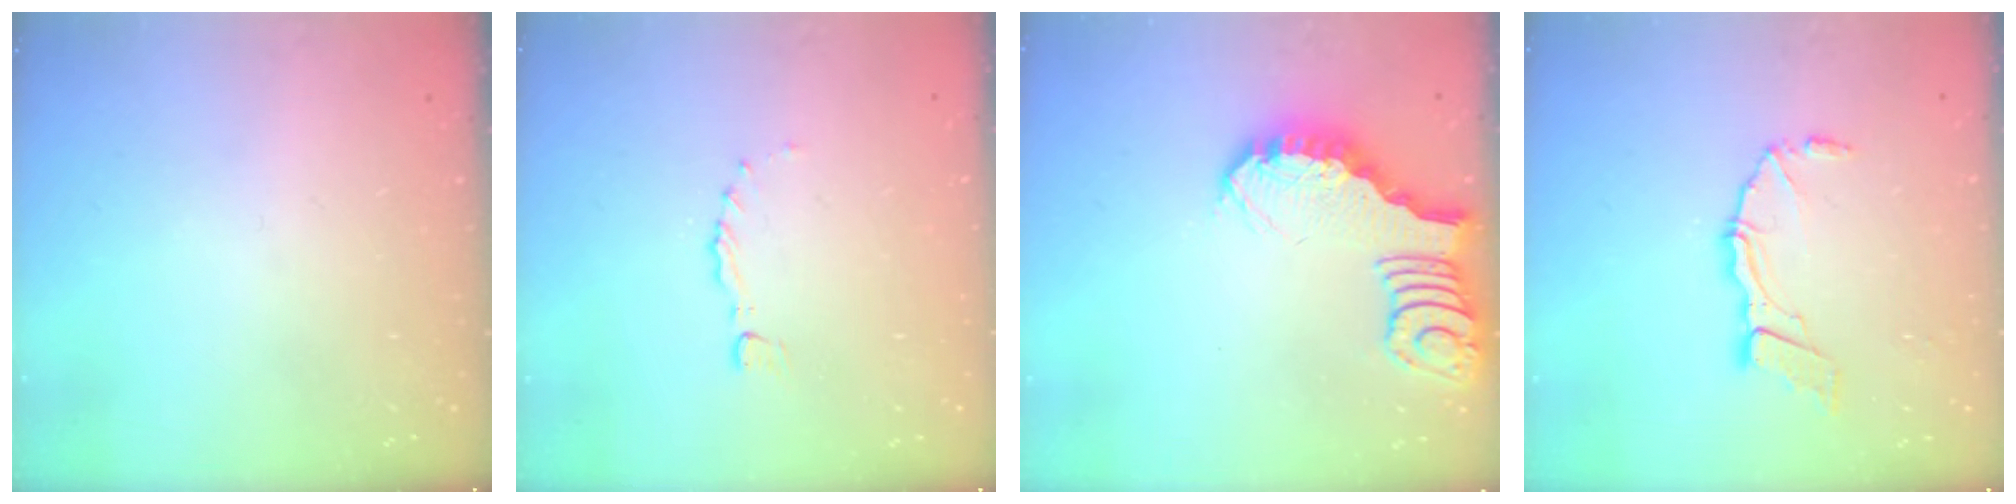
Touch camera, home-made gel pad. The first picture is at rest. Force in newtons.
{"total": 0.0}
{"total": 3.5, "press": 3.5, "slide": 0.3}
{"total": 10.1, "press": 10.1, "slide": 1.1}